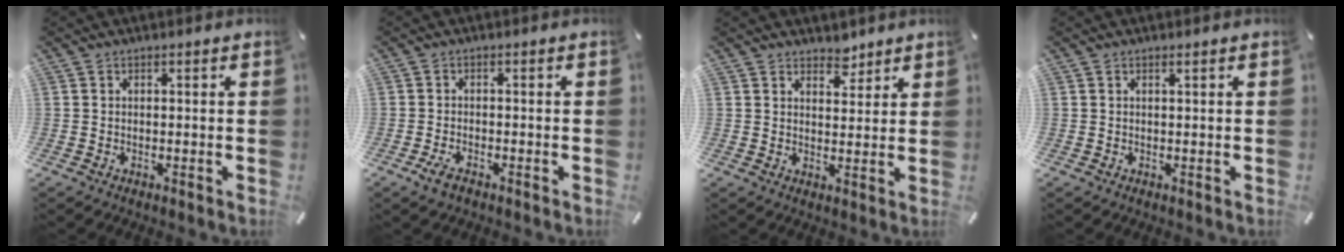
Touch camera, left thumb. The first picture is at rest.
{"total": 2.6, "force": [-1.7, 1.1, 1.6], "torque": [-0.042, 0.003, -0.035]}
{"total": 4.0, "force": [3.5, 1.9, 0.3], "torque": [0.010, -0.023, 0.061]}
{"total": 0.5, "force": [0.4, 0.0, 0.4], "torque": [-0.006, -0.001, 0.007]}